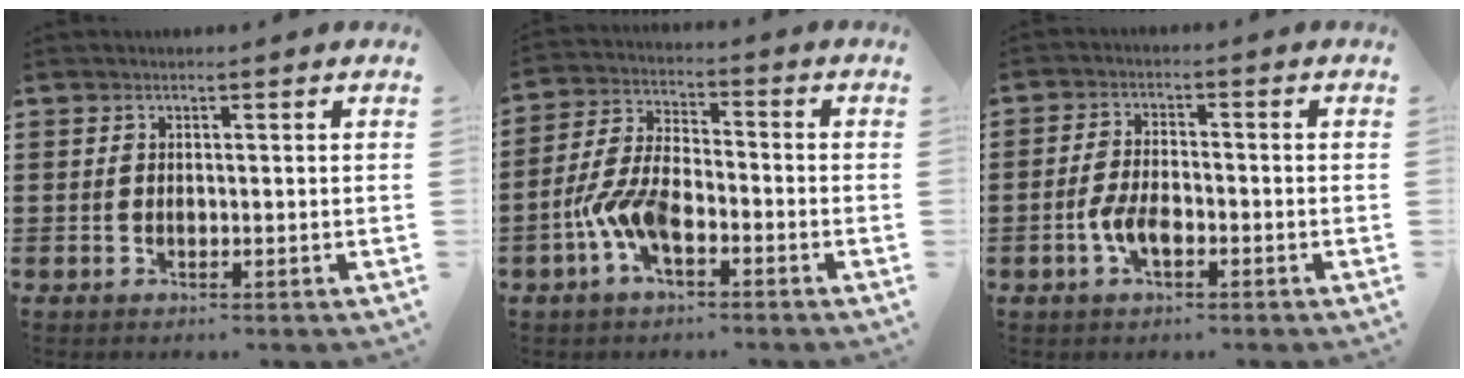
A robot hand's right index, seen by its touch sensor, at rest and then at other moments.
{"total": 8.2, "force": [-3.8, 3.6, 6.4], "torque": [-0.163, -0.009, -0.076]}
{"total": 4.3, "force": [-1.7, 1.9, 3.5], "torque": [-0.082, -0.004, -0.034]}